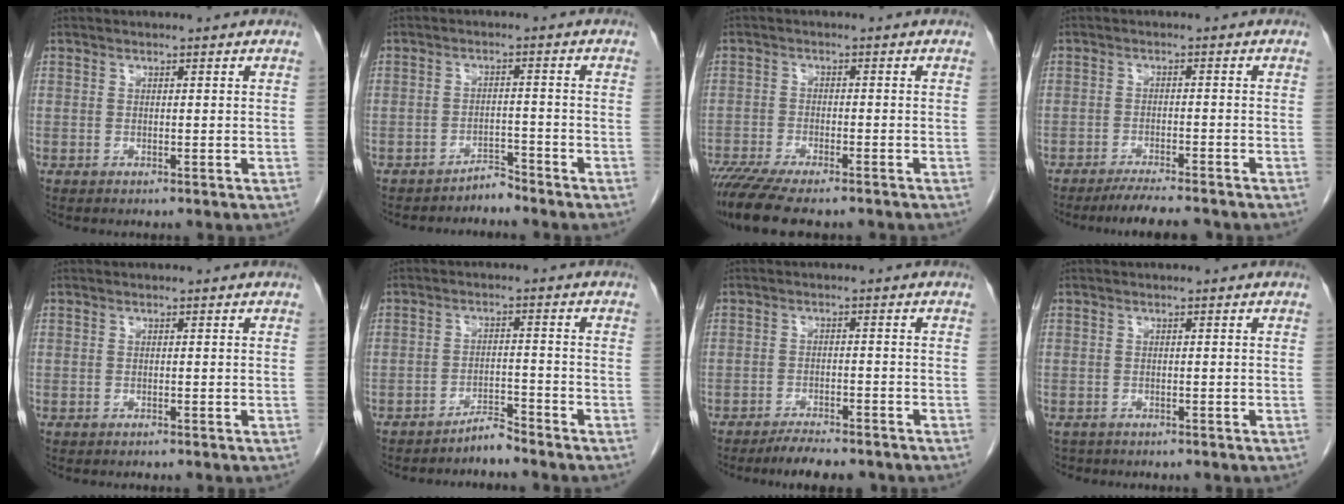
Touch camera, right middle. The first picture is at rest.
{"total": 2.4, "force": [-2.4, 0.3, 0.0], "torque": [0.008, -0.004, -0.039]}
{"total": 11.9, "force": [-9.7, 2.5, 6.4], "torque": [-0.104, -0.015, -0.152]}
{"total": 6.8, "force": [-6.1, 0.2, 3.0], "torque": [-0.045, -0.018, -0.097]}
{"total": 0.0}
{"total": 2.9, "force": [-2.8, 0.0, 0.6], "torque": [-0.004, -0.008, -0.051]}
{"total": 6.2, "force": [-5.2, 1.6, 2.9], "torque": [-0.044, -0.007, -0.079]}
{"total": 2.0, "force": [-1.7, 1.0, 0.1], "torque": [-0.006, -0.001, -0.026]}